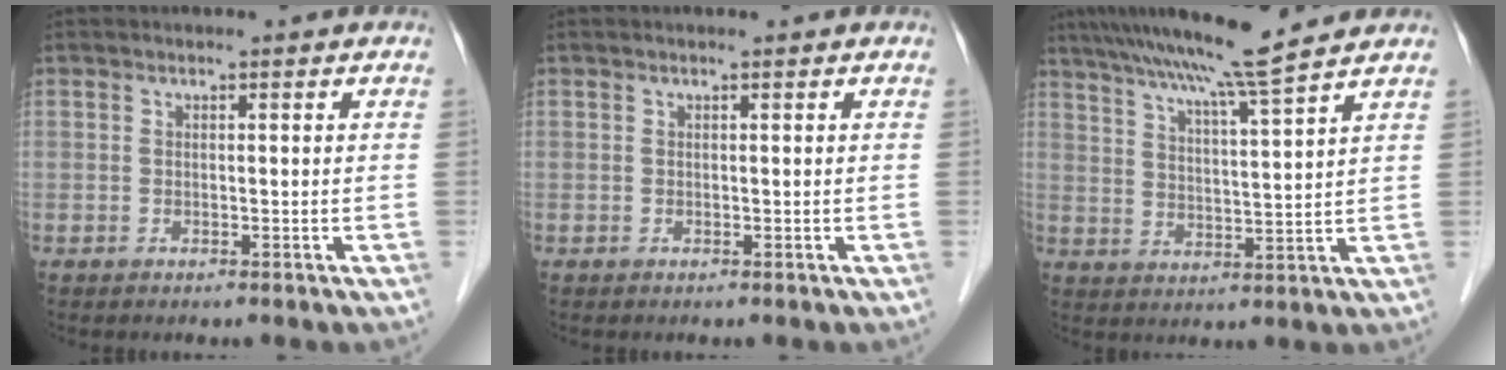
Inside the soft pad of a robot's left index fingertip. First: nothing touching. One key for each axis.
{"total": 0.0}
{"total": 11.1, "fx": 9.3, "fy": -1.4, "fz": 5.9, "tx": -0.103, "ty": 0.011, "tz": 0.148}